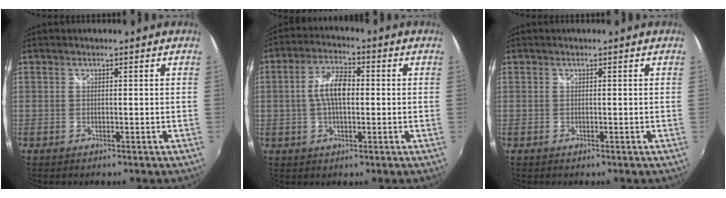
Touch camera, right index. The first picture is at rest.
{"total": 7.0, "force": [0.0, 3.2, 6.2], "torque": [-0.120, 0.014, -0.001]}
{"total": 0.0}